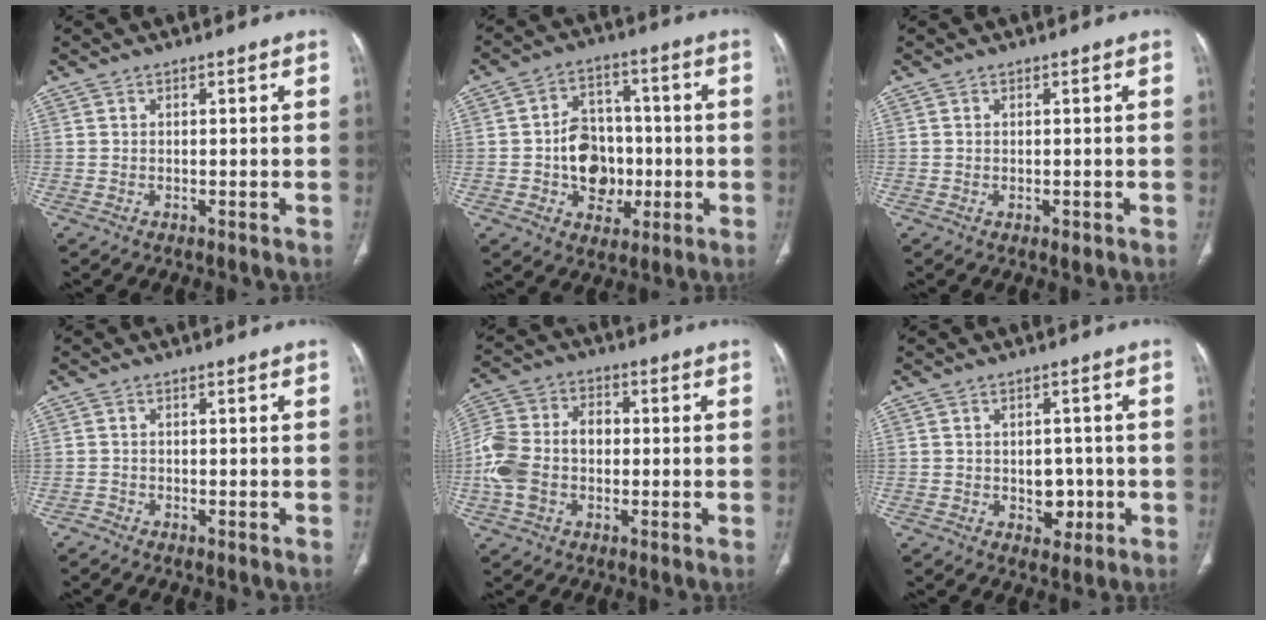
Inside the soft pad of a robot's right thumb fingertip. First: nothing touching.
{"total": 11.7, "force": [-1.8, 9.2, 7.0], "torque": [-0.065, 0.025, -0.023]}
{"total": 0.9, "force": [-0.3, 0.5, 0.7], "torque": [-0.011, -0.003, 0.000]}
{"total": 0.8, "force": [-0.7, 0.2, 0.0], "torque": [-0.002, -0.002, -0.019]}
{"total": 12.6, "force": [-1.3, 8.8, 8.9], "torque": [-0.184, 0.038, -0.029]}
{"total": 4.8, "force": [-0.9, 3.7, 2.9], "torque": [-0.008, 0.006, -0.006]}